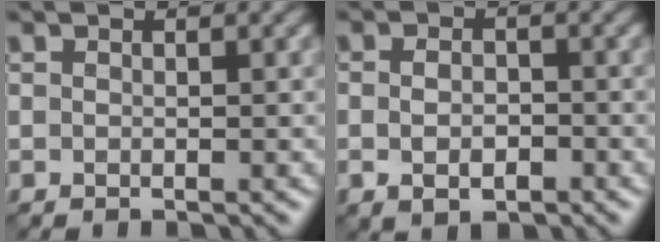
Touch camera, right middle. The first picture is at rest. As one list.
[{"total": 2.3, "force": [-0.8, 1.4, 1.7], "torque": [-0.027, -0.001, -0.013]}]